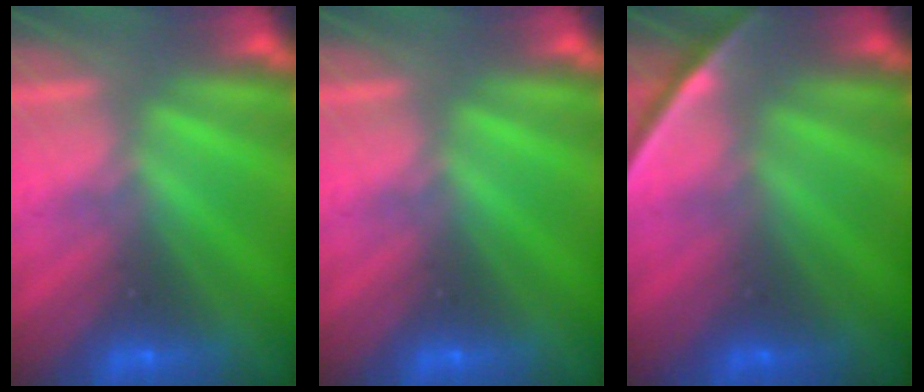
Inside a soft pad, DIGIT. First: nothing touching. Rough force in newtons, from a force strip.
{"total": 0.0}
{"total": 1.9}